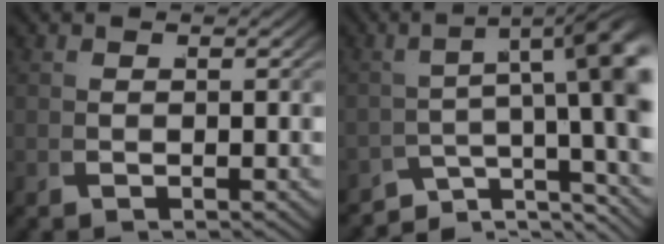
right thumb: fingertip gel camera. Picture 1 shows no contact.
{"total": 8.5, "force": [-2.4, 4.0, 7.2], "torque": [-0.101, -0.018, -0.033]}